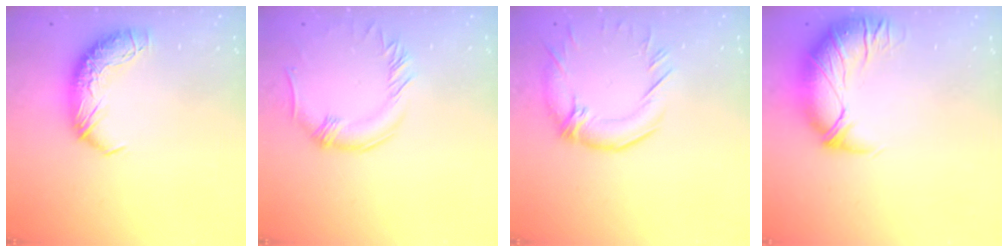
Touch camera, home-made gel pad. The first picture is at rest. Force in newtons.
{"total": 0.0}
{"total": 2.3, "press": 0.9, "slide": 2.1}
{"total": 2.9, "press": 1.6, "slide": 2.3}